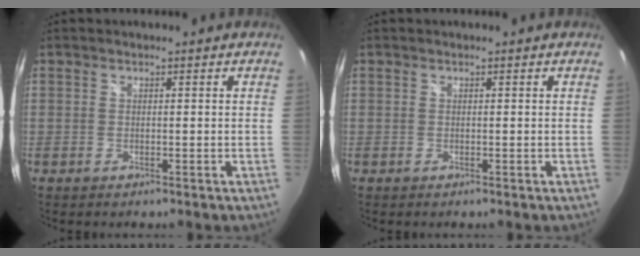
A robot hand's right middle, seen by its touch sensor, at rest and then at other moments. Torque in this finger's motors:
{"motor_torque": [-0.47, -0.47, 0.00, 0.00]}